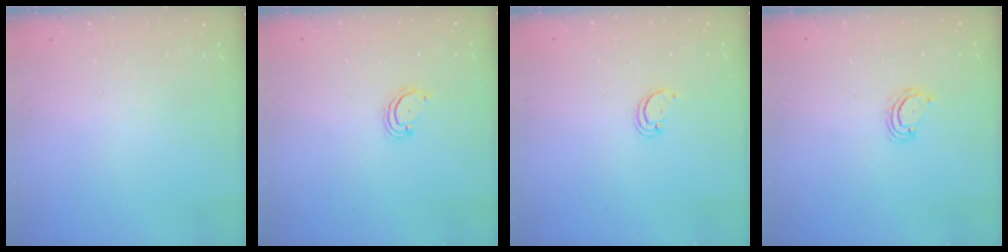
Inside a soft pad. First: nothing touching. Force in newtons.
{"total": 2.5, "press": 2.5, "slide": 0.3}
{"total": 2.2, "press": 2.2, "slide": 0.1}
{"total": 3.8, "press": 3.8, "slide": 0.5}